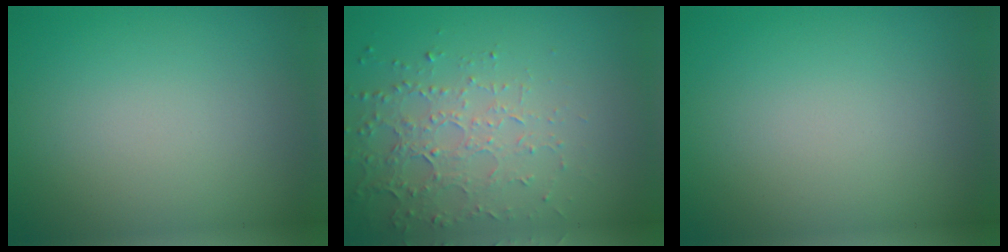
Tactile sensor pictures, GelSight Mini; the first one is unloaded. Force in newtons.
{"total": 3.6, "press": 3.3, "slide": 1.4}
{"total": 0.0}